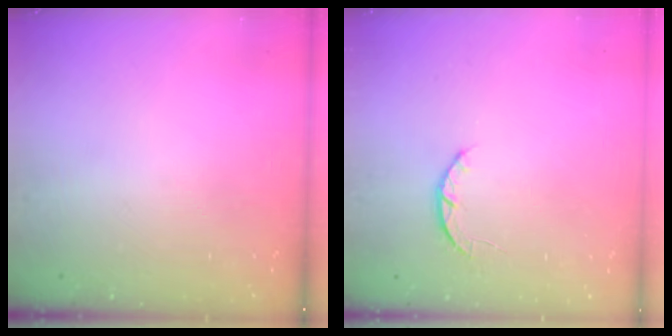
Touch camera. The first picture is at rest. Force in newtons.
{"total": 2.6, "press": 2.5, "slide": 0.4}